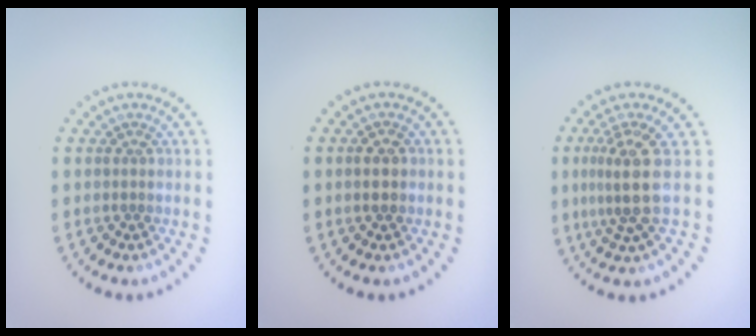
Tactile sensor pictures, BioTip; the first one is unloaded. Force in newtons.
{"total": 2.0, "press": 2.0, "slide": 0.2}
{"total": 3.5, "press": 2.6, "slide": 2.3}